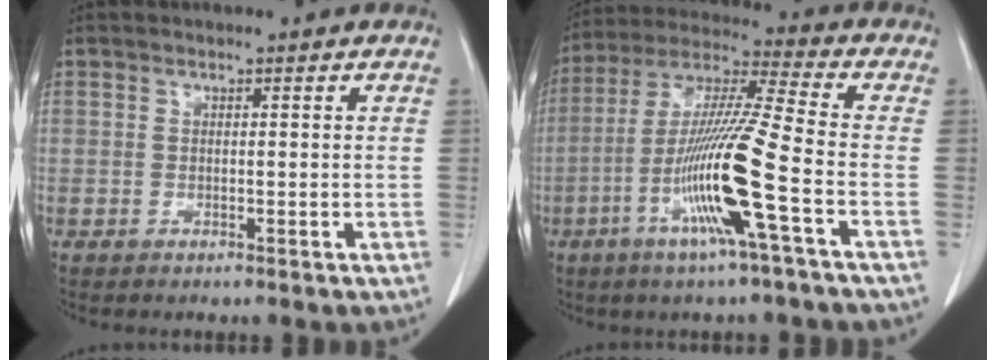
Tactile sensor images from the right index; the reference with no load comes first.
{"total": 15.4, "force": [-5.1, -1.1, 14.4], "torque": [-0.290, -0.013, -0.105]}